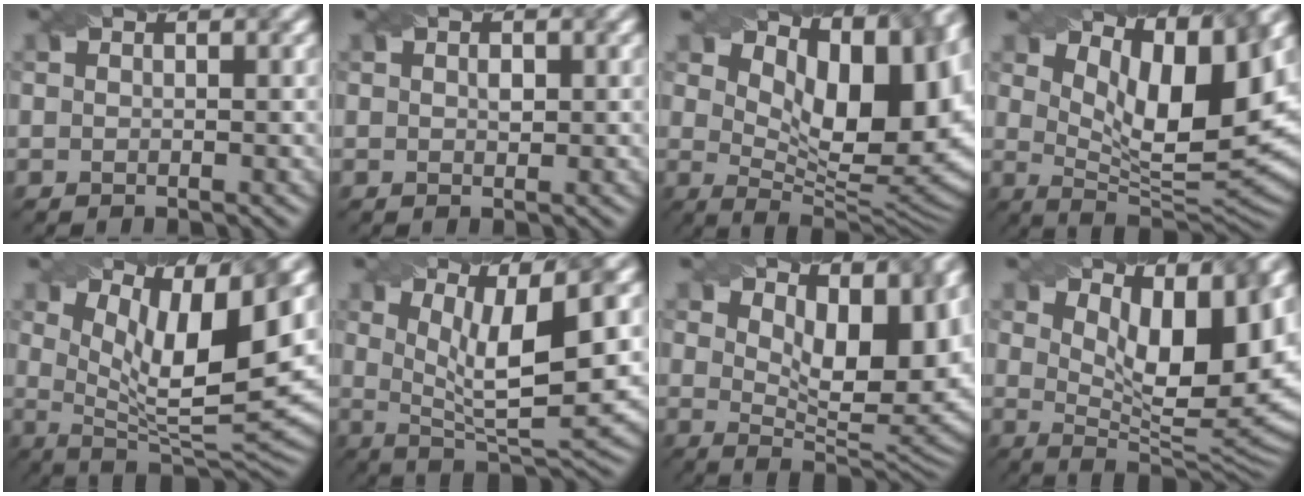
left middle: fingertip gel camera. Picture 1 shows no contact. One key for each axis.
{"total": 0.6, "fx": 0.2, "fy": 0.4, "fz": 0.5, "tx": -0.007, "ty": 0.002, "tz": 0.005}
{"total": 14.0, "fx": 5.2, "fy": 6.6, "fz": 11.1, "tx": -0.135, "ty": 0.009, "tz": 0.087}
{"total": 10.4, "fx": 4.8, "fy": 3.5, "fz": 8.6, "tx": -0.144, "ty": -0.007, "tz": 0.084}
{"total": 10.6, "fx": 4.2, "fy": 2.9, "fz": 9.3, "tx": -0.149, "ty": -0.005, "tz": 0.074}
{"total": 7.9, "fx": 2.0, "fy": 2.0, "fz": 7.4, "tx": -0.127, "ty": -0.005, "tz": 0.038}
{"total": 9.6, "fx": 4.2, "fy": 4.0, "fz": 7.6, "tx": -0.110, "ty": -0.004, "tz": 0.069}
{"total": 11.0, "fx": 4.5, "fy": 4.0, "fz": 9.3, "tx": -0.128, "ty": -0.008, "tz": 0.073}